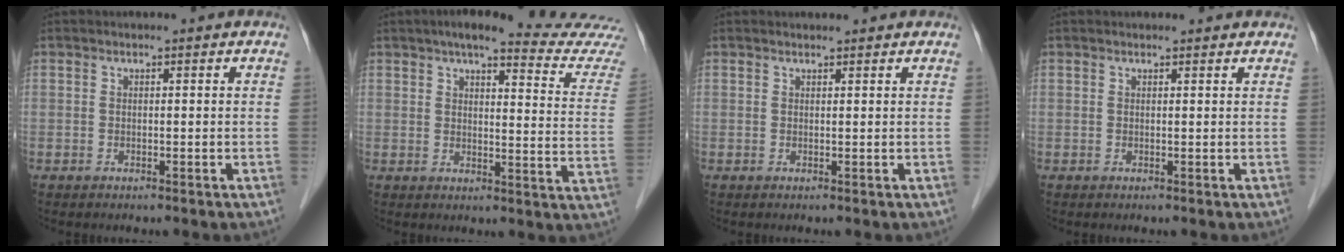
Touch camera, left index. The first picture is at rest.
{"total": 17.2, "force": [16.0, 0.0, 6.4], "torque": [-0.075, -0.066, 0.174]}
{"total": 1.0, "force": [1.0, 0.2, 0.2], "torque": [-0.009, 0.005, 0.016]}
{"total": 2.0, "force": [1.9, 0.4, 0.3], "torque": [-0.012, 0.009, 0.018]}